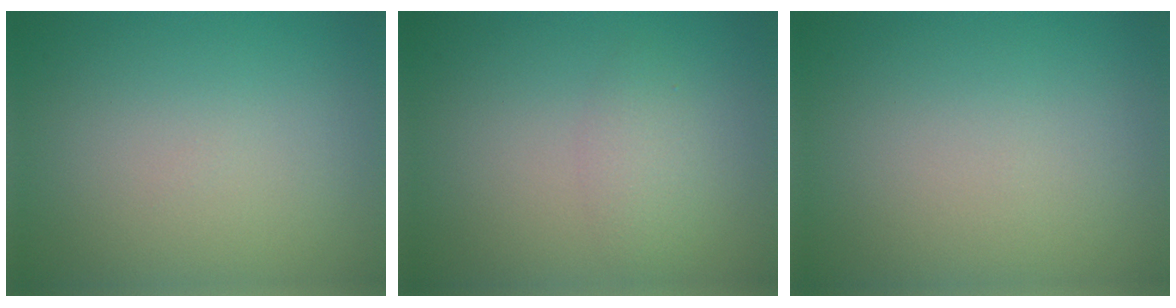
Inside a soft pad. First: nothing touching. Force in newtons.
{"total": 1.8, "press": 1.8, "slide": 0.0}
{"total": 0.0}